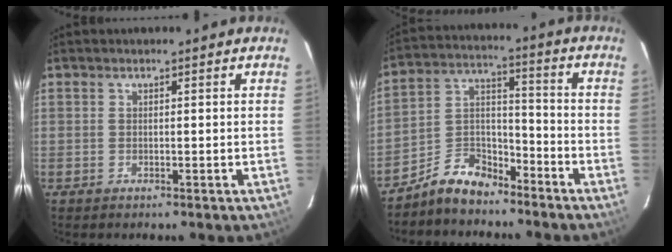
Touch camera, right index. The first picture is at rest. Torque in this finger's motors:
{"motor_torque": [-0.53, -0.56, -0.34, -0.21]}